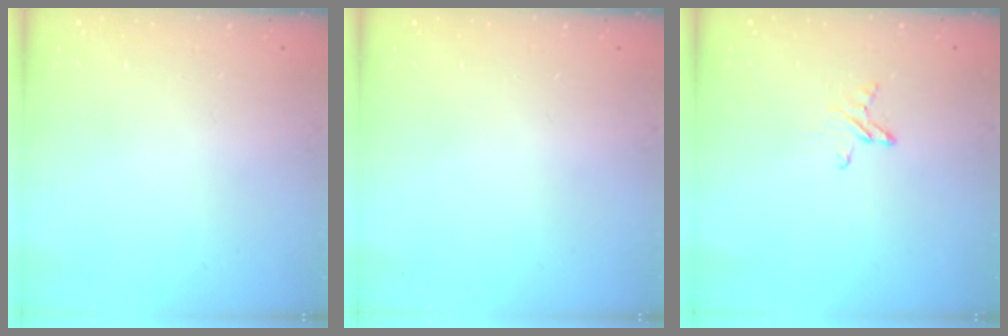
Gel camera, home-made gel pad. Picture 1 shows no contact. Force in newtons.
{"total": 0.0}
{"total": 3.8, "press": 3.8, "slide": 0.4}